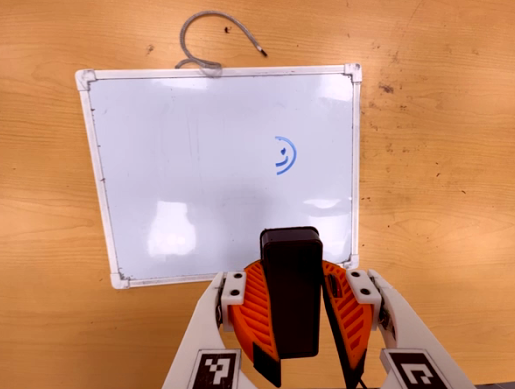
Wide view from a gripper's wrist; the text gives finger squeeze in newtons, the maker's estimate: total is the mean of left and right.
{"total": 10.0, "left": 9.3, "right": 10.6}